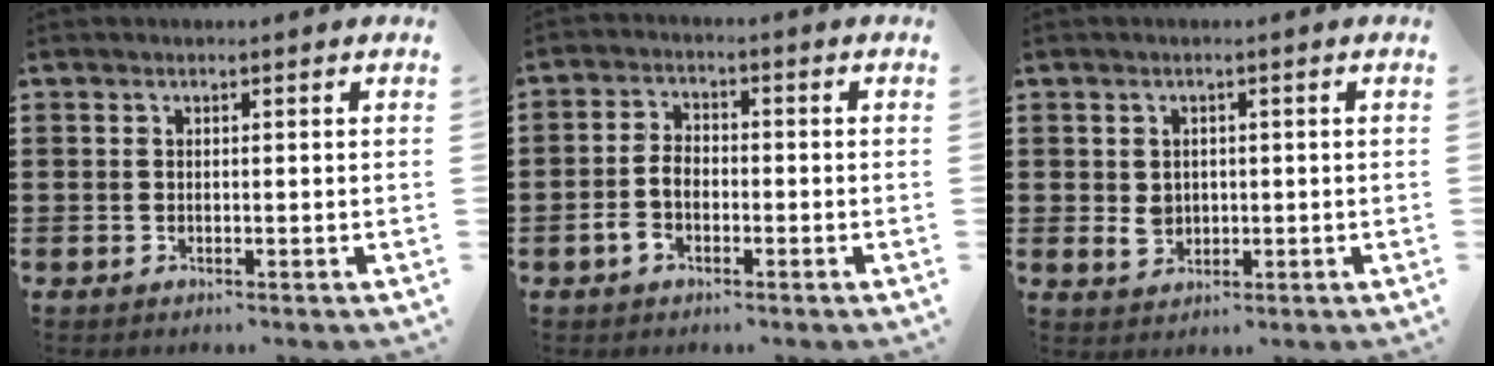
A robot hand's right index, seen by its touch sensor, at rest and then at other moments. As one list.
[{"total": 4.3, "force": [-1.6, 2.6, 3.1], "torque": [-0.076, -0.001, -0.034]}, {"total": 2.7, "force": [0.0, 2.2, 1.5], "torque": [-0.027, 0.003, -0.001]}]